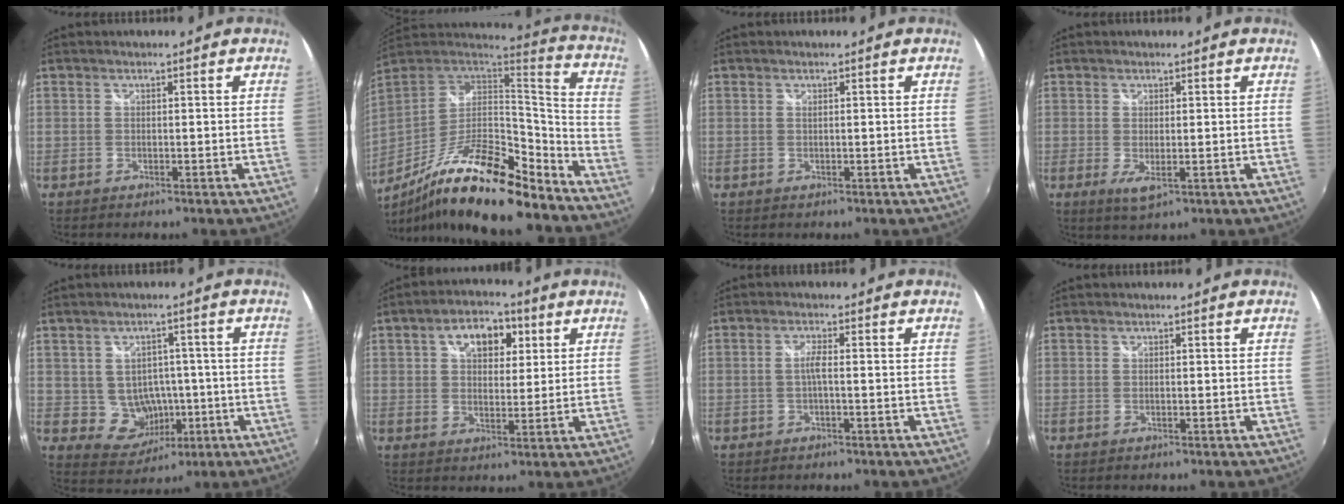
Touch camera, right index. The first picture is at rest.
{"total": 23.3, "force": [-15.4, 5.7, 16.5], "torque": [-0.295, -0.032, -0.268]}
{"total": 0.0}
{"total": 3.0, "force": [-0.5, 1.0, 2.8], "torque": [-0.051, -0.013, -0.005]}
{"total": 7.2, "force": [-1.0, 6.8, 2.3], "torque": [-0.056, 0.008, 0.007]}
{"total": 9.1, "force": [3.6, 5.5, 6.2], "torque": [-0.101, 0.027, 0.057]}
{"total": 1.6, "force": [-0.3, -0.2, 1.6], "torque": [-0.029, 0.000, -0.007]}
{"total": 0.0}